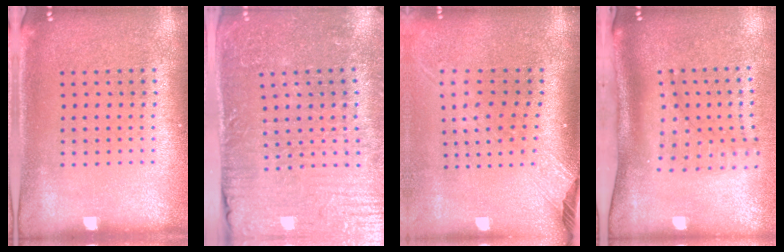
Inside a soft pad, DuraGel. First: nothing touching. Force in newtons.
{"total": 4.1, "press": 4.1, "slide": 0.5}
{"total": 2.5, "press": 1.9, "slide": 1.7}
{"total": 2.1, "press": 1.5, "slide": 1.5}